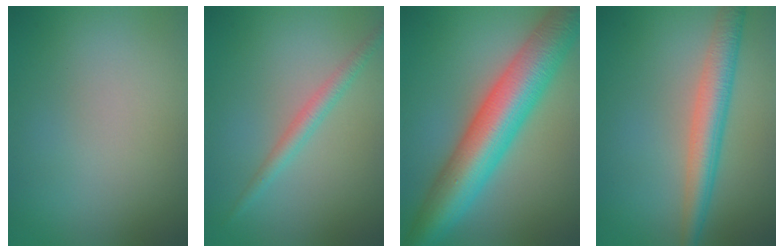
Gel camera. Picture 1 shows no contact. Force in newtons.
{"total": 2.1, "press": 2.1, "slide": 0.1}
{"total": 10.9, "press": 10.9, "slide": 0.4}
{"total": 4.6, "press": 4.6, "slide": 0.0}